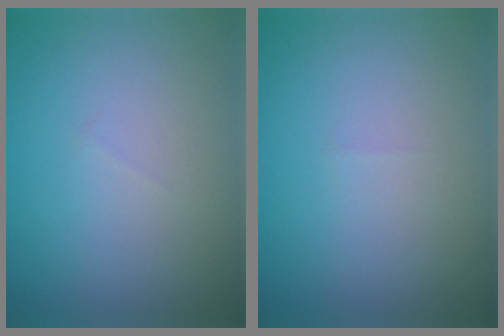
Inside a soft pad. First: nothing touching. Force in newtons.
{"total": 0.0}